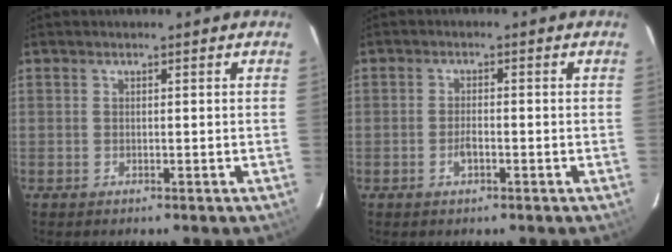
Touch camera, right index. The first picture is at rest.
{"total": 2.3, "force": [-1.0, 1.1, 1.8], "torque": [-0.035, 0.001, -0.019]}